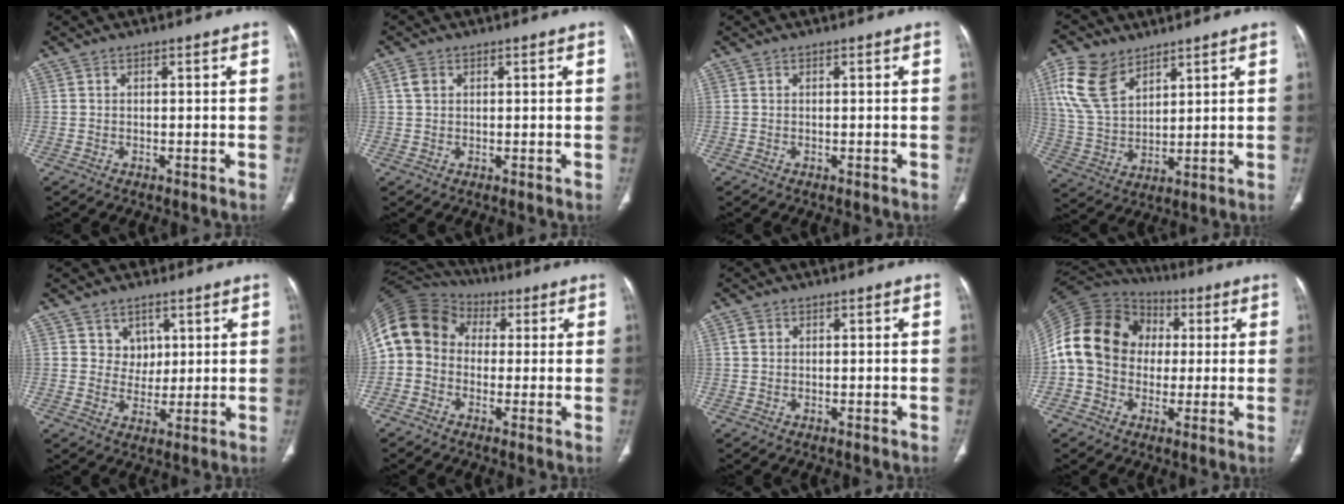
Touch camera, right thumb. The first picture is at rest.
{"total": 1.8, "force": [0.6, 1.4, 1.0], "torque": [-0.021, 0.005, 0.014]}
{"total": 0.0}
{"total": 12.6, "force": [6.9, 7.5, 7.4], "torque": [-0.144, -0.020, 0.145]}
{"total": 5.1, "force": [2.6, 4.4, 0.5], "torque": [0.021, -0.012, 0.044]}
{"total": 13.4, "force": [0.7, 11.2, 7.2], "torque": [-0.136, 0.041, -0.002]}
{"total": 1.2, "force": [0.3, 1.0, 0.6], "torque": [-0.009, 0.005, 0.007]}
{"total": 17.4, "force": [1.1, 14.4, 9.8], "torque": [-0.176, 0.040, 0.015]}